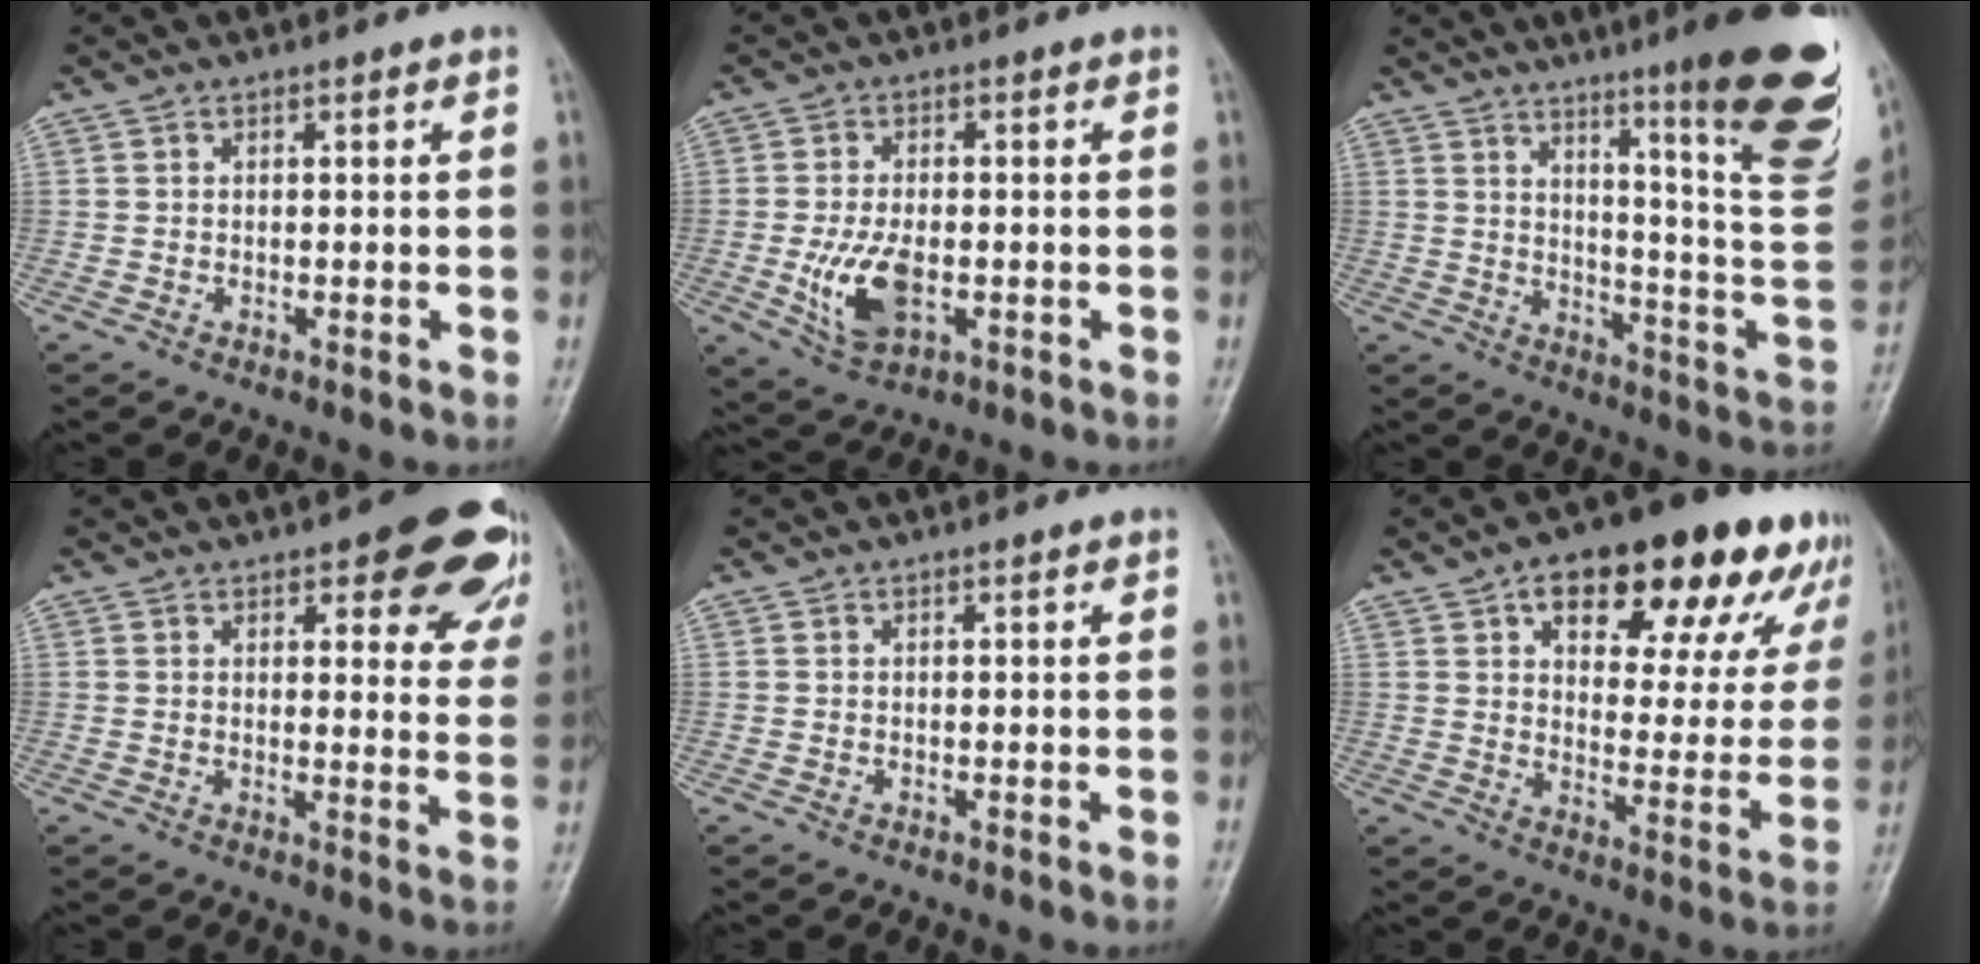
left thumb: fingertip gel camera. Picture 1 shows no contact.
{"total": 8.5, "force": [-1.9, 4.8, 6.8], "torque": [-0.127, -0.003, -0.027]}
{"total": 24.3, "force": [14.4, 2.7, 19.4], "torque": [-0.235, -0.076, 0.199]}
{"total": 14.0, "force": [8.3, 5.3, 9.9], "torque": [-0.069, -0.036, 0.086]}
{"total": 0.0}
{"total": 23.6, "force": [13.8, 11.0, 15.7], "torque": [-0.160, -0.011, 0.194]}